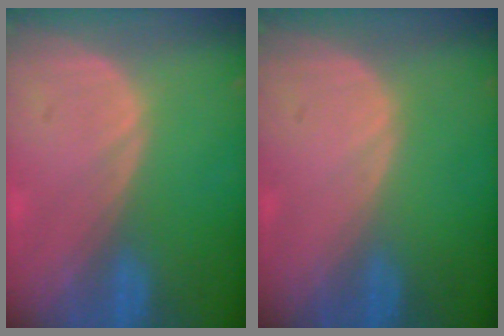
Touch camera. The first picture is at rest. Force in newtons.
{"total": 0.0}